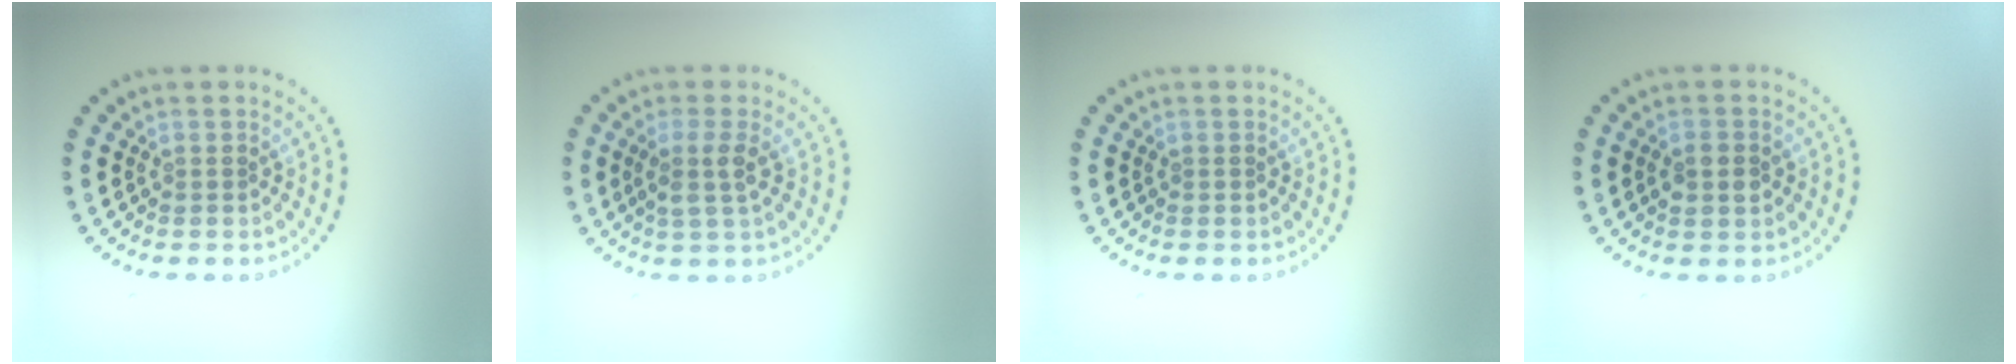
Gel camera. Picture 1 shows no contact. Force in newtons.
{"total": 2.1, "press": 1.8, "slide": 1.1}
{"total": 0.0}
{"total": 2.3, "press": 2.3, "slide": 0.1}